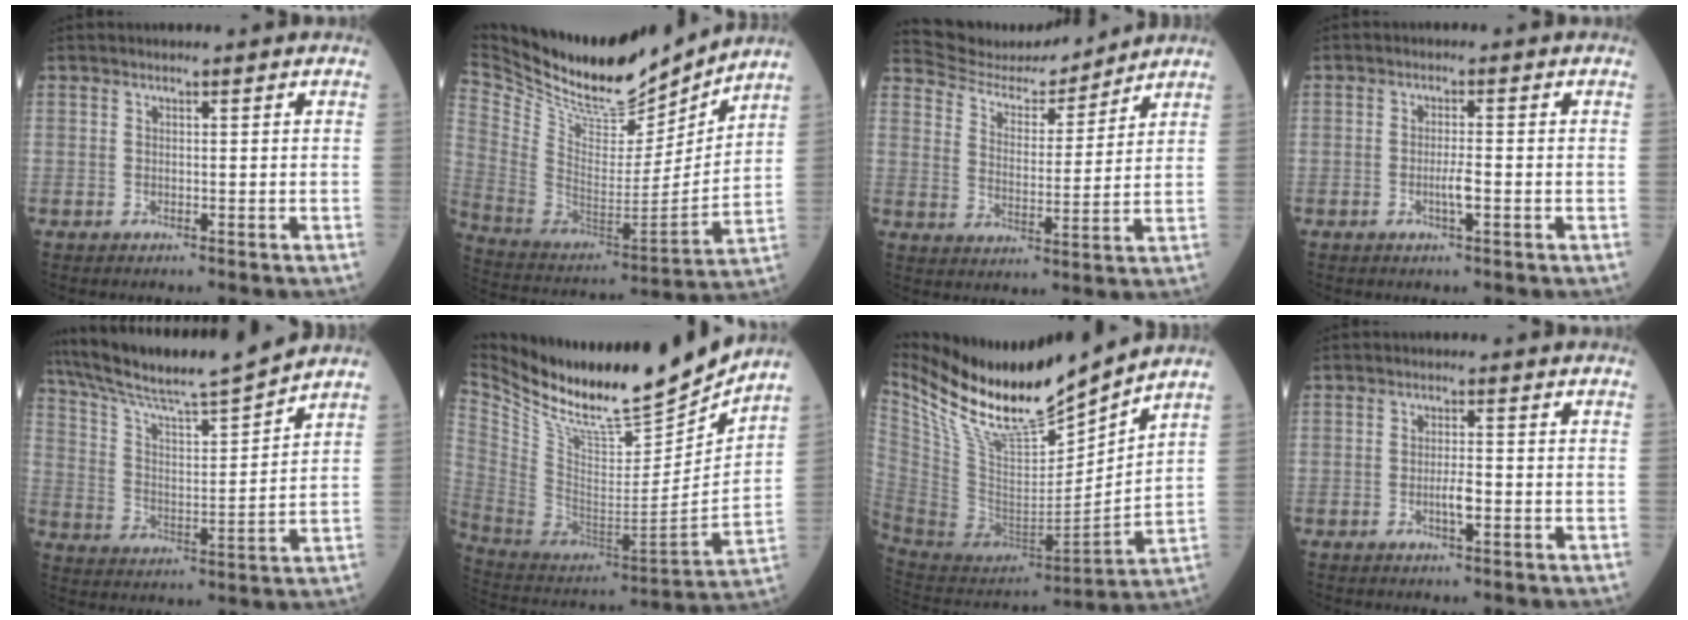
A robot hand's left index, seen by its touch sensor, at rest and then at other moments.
{"total": 22.7, "force": [20.3, 5.8, 8.2], "torque": [-0.171, -0.035, 0.343]}
{"total": 10.5, "force": [10.4, 1.4, 1.3], "torque": [-0.031, 0.005, 0.176]}
{"total": 2.1, "force": [-0.9, 0.0, 1.9], "torque": [-0.036, -0.005, -0.017]}
{"total": 15.1, "force": [13.9, -1.0, 5.8], "torque": [-0.115, -0.002, 0.239]}
{"total": 21.4, "force": [19.2, 1.9, 9.3], "torque": [-0.186, -0.056, 0.330]}
{"total": 19.3, "force": [16.6, 1.9, 9.6], "torque": [-0.181, -0.027, 0.315]}
{"total": 2.3, "force": [-0.9, 0.3, 2.1], "torque": [-0.037, -0.003, -0.017]}